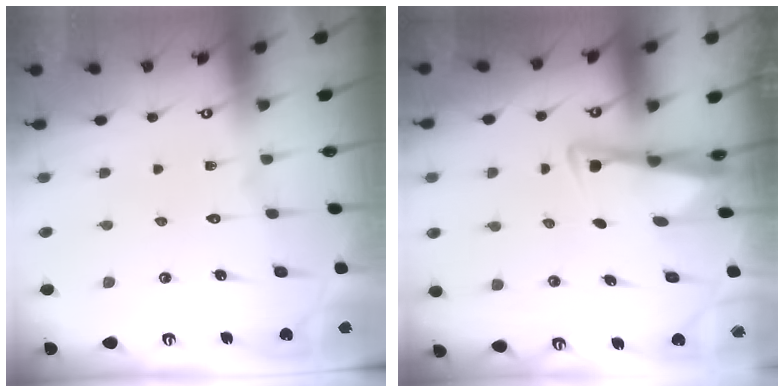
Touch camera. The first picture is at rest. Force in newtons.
{"total": 3.4, "press": 3.4, "slide": 0.4}